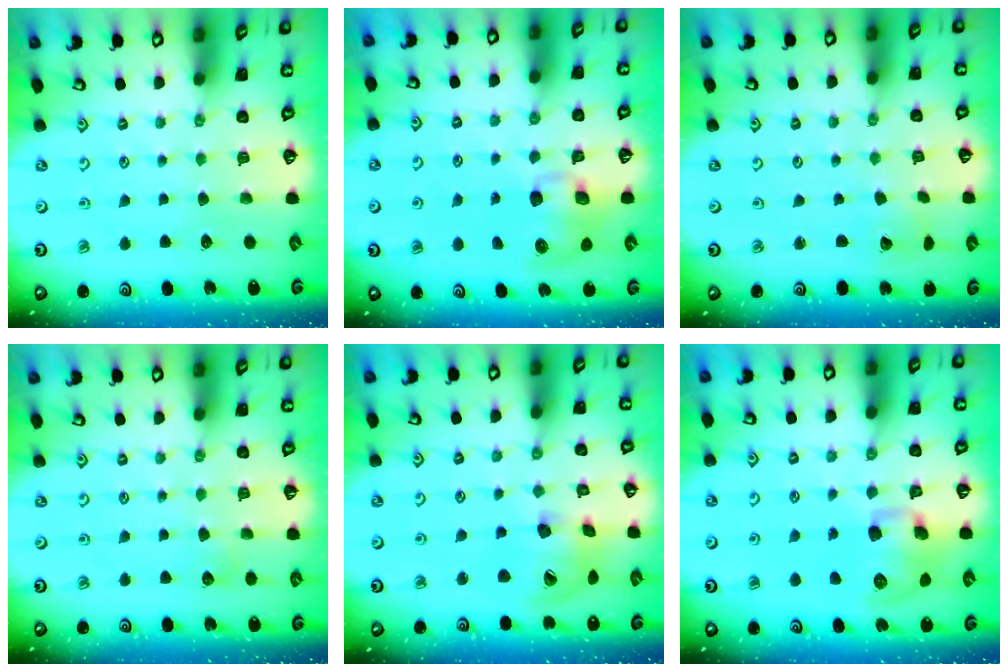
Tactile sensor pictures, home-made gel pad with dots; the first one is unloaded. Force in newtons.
{"total": 8.7, "press": 8.6, "slide": 1.1}
{"total": 2.2, "press": 2.2, "slide": 0.1}
{"total": 4.9, "press": 4.8, "slide": 0.6}
{"total": 15.6, "press": 15.4, "slide": 2.3}
{"total": 11.3, "press": 11.1, "slide": 2.3}